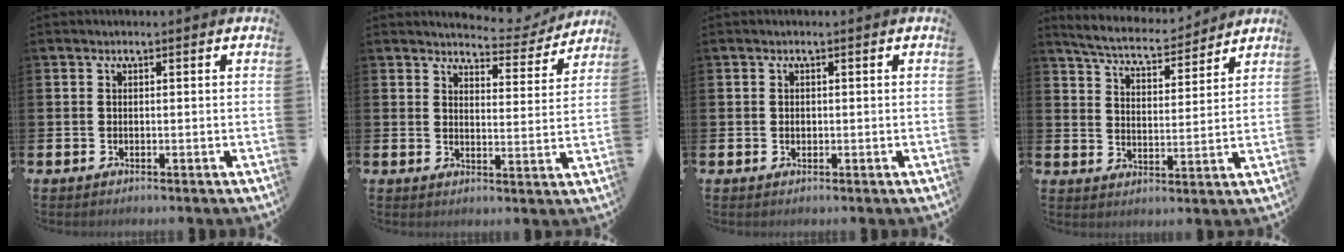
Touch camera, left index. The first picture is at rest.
{"total": 4.8, "force": [4.6, 1.1, 0.6], "torque": [-0.019, -0.033, 0.079]}
{"total": 0.8, "force": [0.0, 0.6, 0.4], "torque": [0.000, 0.001, -0.003]}
{"total": 6.1, "force": [5.9, 0.8, 1.3], "torque": [-0.053, -0.037, 0.104]}